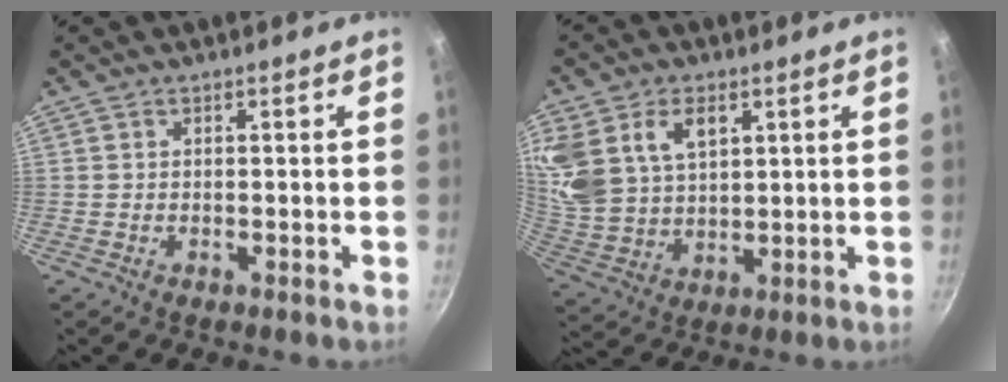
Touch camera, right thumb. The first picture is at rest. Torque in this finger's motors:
{"motor_torque": [1.67, 1.64, 1.47, 0.52, 0.18]}